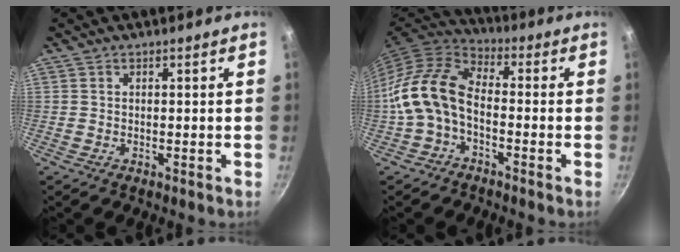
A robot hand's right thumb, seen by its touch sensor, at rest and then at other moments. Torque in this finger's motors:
{"motor_torque": [-0.05, 1.07, 0.85, -0.84, 0.54]}